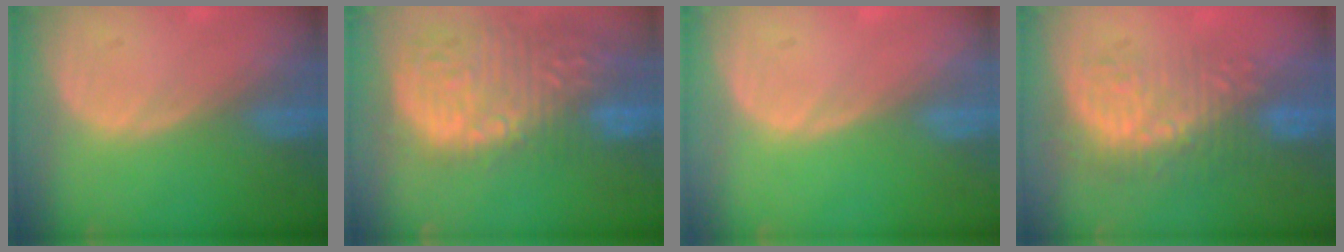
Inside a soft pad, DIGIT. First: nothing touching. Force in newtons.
{"total": 15.4, "press": 12.6, "slide": 8.9}
{"total": 0.0}
{"total": 9.1, "press": 8.6, "slide": 3.0}